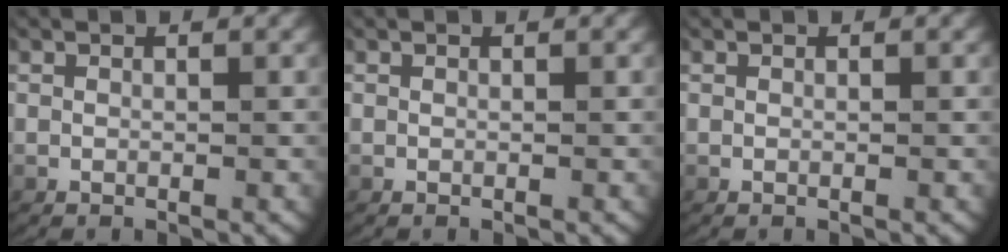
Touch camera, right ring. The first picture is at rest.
{"total": 0.0}
{"total": 0.0}